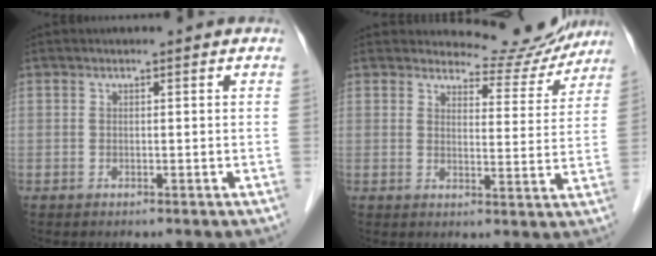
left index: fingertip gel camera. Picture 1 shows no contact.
{"total": 6.2, "force": [5.8, 2.1, -0.4], "torque": [0.021, -0.035, 0.050]}